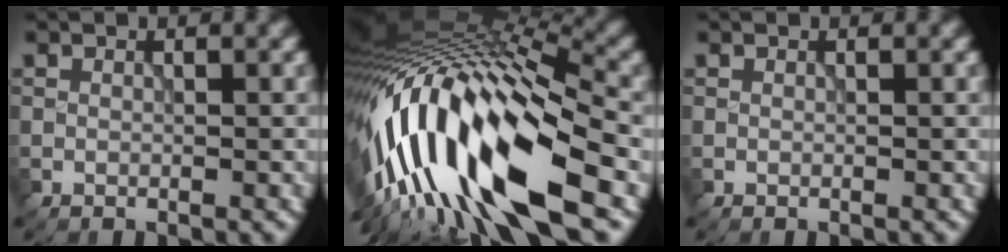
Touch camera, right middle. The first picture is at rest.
{"total": 16.1, "force": [-4.9, 5.1, 14.5], "torque": [-0.272, 0.021, -0.088]}
{"total": 0.0}